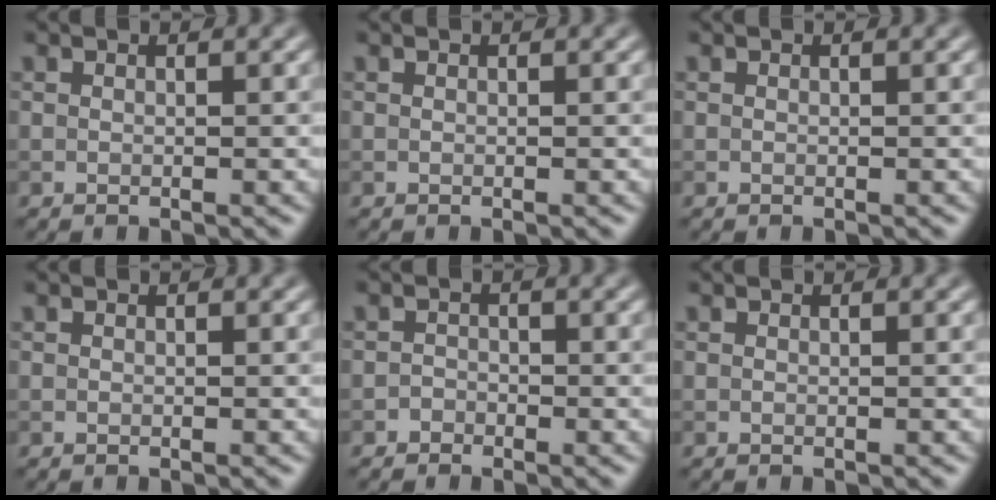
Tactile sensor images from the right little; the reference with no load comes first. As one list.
[{"total": 0.0}, {"total": 0.0}, {"total": 0.0}, {"total": 0.9, "force": [-0.6, 0.7, 0.0], "torque": [0.008, 0.002, -0.012]}, {"total": 0.0}]